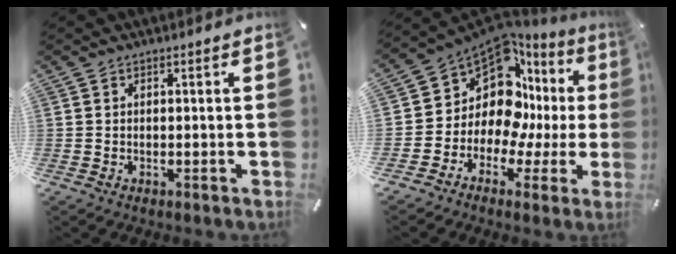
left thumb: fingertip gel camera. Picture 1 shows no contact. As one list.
[{"total": 14.2, "force": [6.4, 9.7, 8.1], "torque": [-0.164, -0.087, 0.109]}]